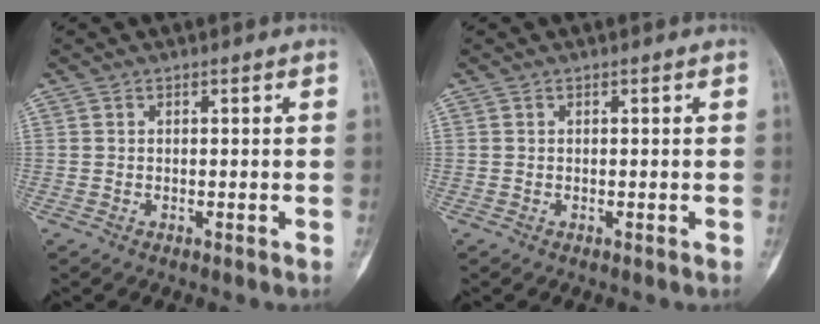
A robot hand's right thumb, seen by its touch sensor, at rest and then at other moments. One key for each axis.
{"total": 0.0}